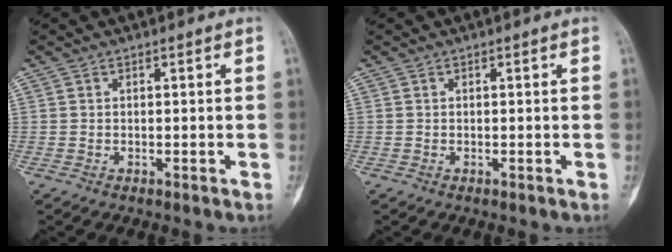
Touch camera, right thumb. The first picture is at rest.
{"total": 0.0}